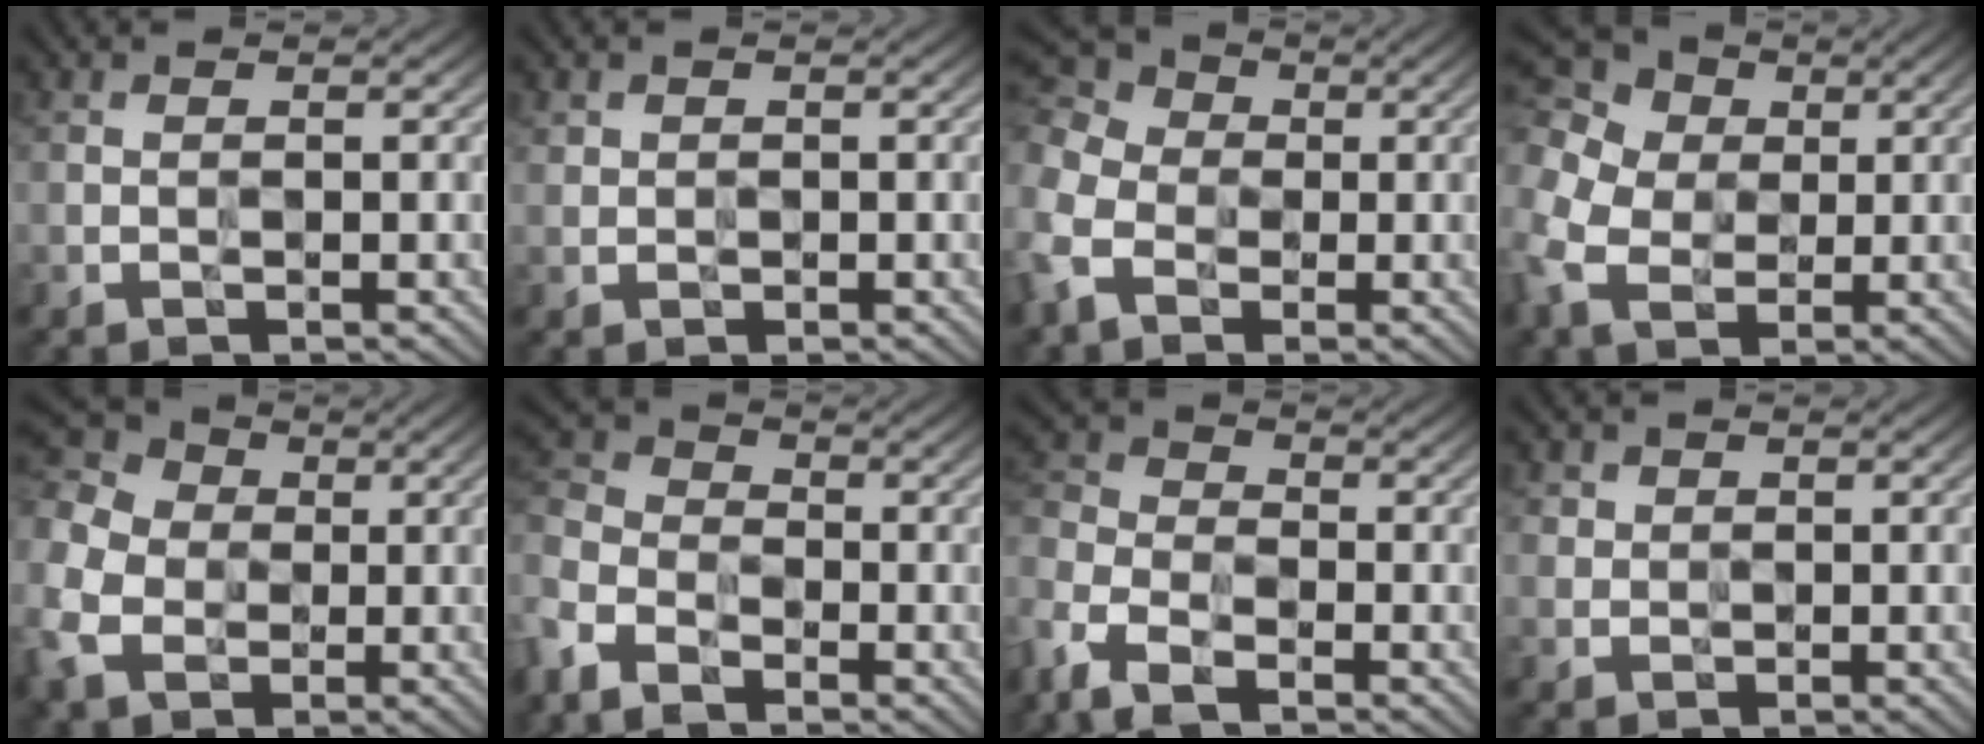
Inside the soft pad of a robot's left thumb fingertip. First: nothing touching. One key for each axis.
{"total": 1.2, "fx": 0.5, "fy": 1.1, "fz": 0.2, "tx": -0.007, "ty": -0.007, "tz": 0.011}
{"total": 12.0, "fx": -3.4, "fy": 9.3, "fz": 6.8, "tx": -0.220, "ty": -0.033, "tz": -0.068}
{"total": 13.6, "fx": 0.6, "fy": 11.1, "fz": 7.8, "tx": -0.245, "ty": -0.012, "tz": 0.003}
{"total": 13.3, "fx": -2.4, "fy": 10.8, "fz": 7.3, "tx": -0.232, "ty": -0.030, "tz": -0.060}
{"total": 8.7, "fx": -5.4, "fy": 5.3, "fz": 4.3, "tx": -0.129, "ty": -0.022, "tz": -0.131}
{"total": 8.7, "fx": -5.8, "fy": 4.6, "fz": 4.6, "tx": -0.127, "ty": -0.022, "tz": -0.135}
{"total": 2.5, "fx": 0.9, "fy": 2.3, "fz": 0.5, "tx": -0.022, "ty": -0.006, "tz": 0.020}